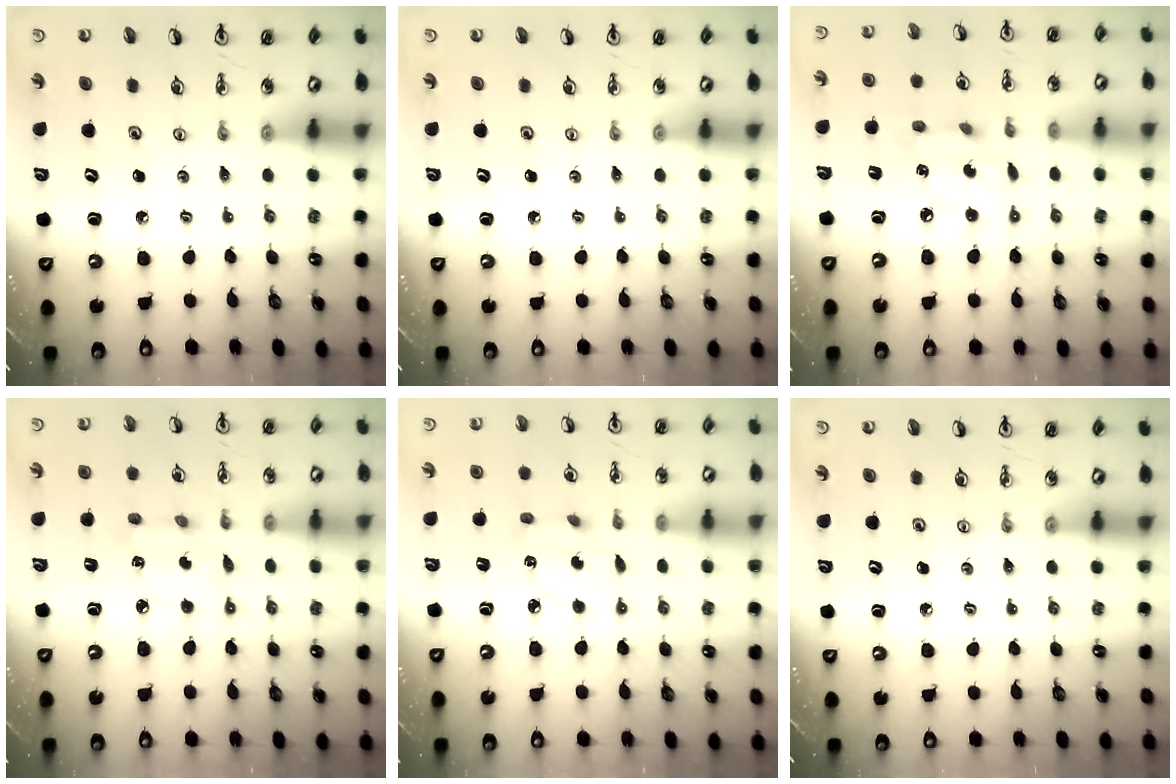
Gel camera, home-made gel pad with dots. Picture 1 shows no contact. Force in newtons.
{"total": 0.0}
{"total": 10.0, "press": 9.9, "slide": 1.0}
{"total": 6.4, "press": 6.4, "slide": 0.3}
{"total": 5.9, "press": 5.9, "slide": 0.2}
{"total": 0.0}